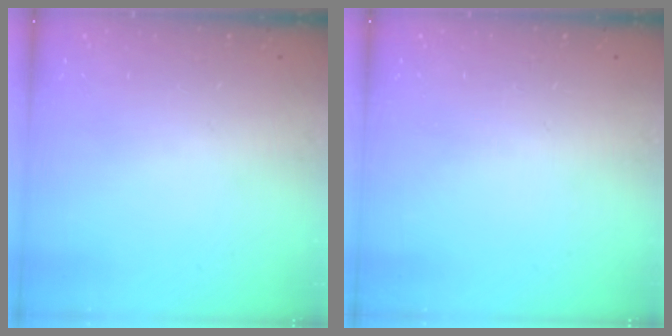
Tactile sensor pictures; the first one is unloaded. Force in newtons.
{"total": 0.0}